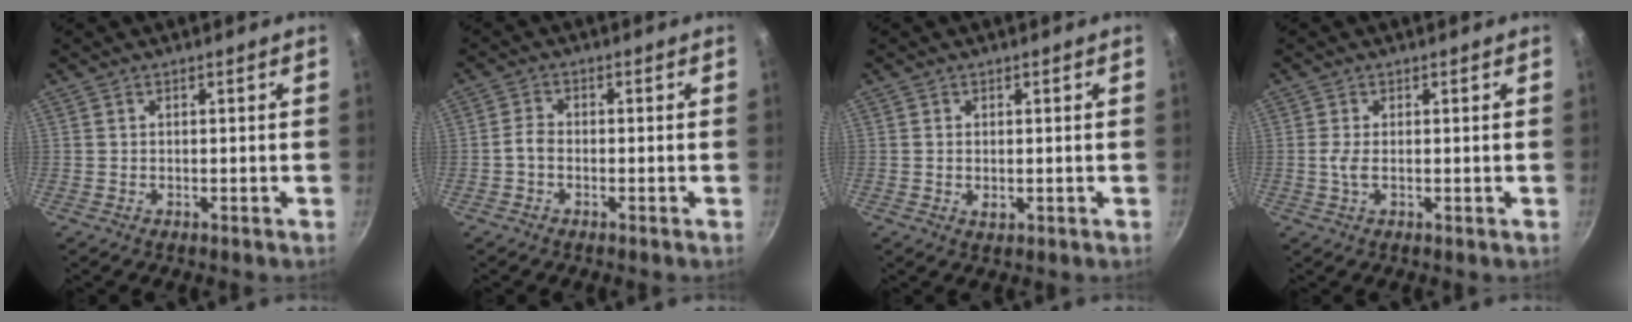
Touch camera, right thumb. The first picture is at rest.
{"total": 2.2, "force": [-1.0, 1.4, 1.5], "torque": [-0.033, 0.016, -0.026]}
{"total": 1.7, "force": [-0.1, 1.1, 1.3], "torque": [-0.022, -0.003, -0.001]}
{"total": 2.0, "force": [0.0, 0.7, 1.9], "torque": [-0.044, 0.000, -0.003]}